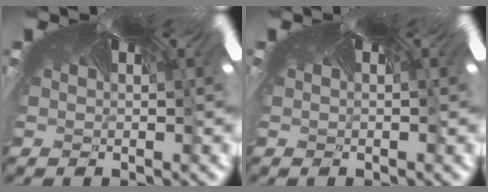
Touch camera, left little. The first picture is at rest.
{"total": 0.0}